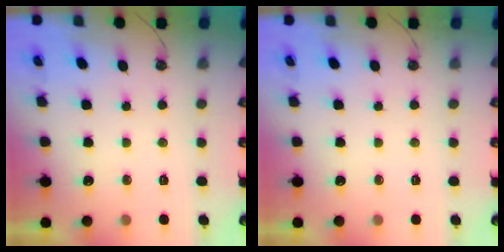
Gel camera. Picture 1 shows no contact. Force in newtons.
{"total": 0.0}